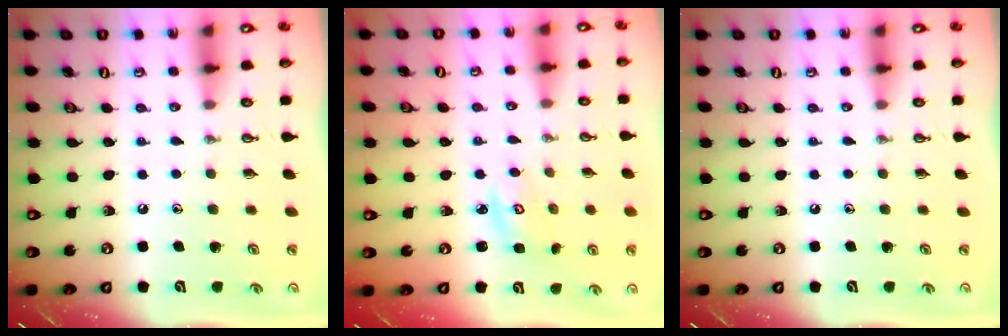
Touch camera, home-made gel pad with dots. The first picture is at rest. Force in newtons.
{"total": 2.8, "press": 2.8, "slide": 0.2}
{"total": 0.0}